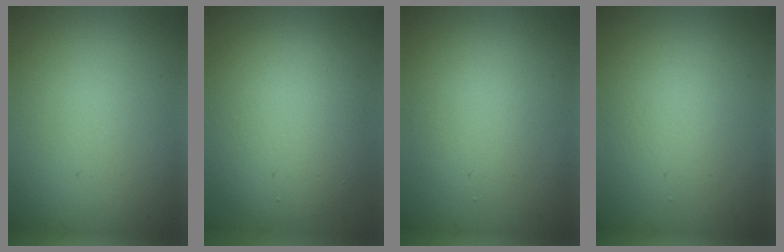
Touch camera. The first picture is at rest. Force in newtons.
{"total": 7.4, "press": 7.4, "slide": 0.2}
{"total": 2.7, "press": 2.7, "slide": 0.1}
{"total": 2.7, "press": 2.7, "slide": 0.1}